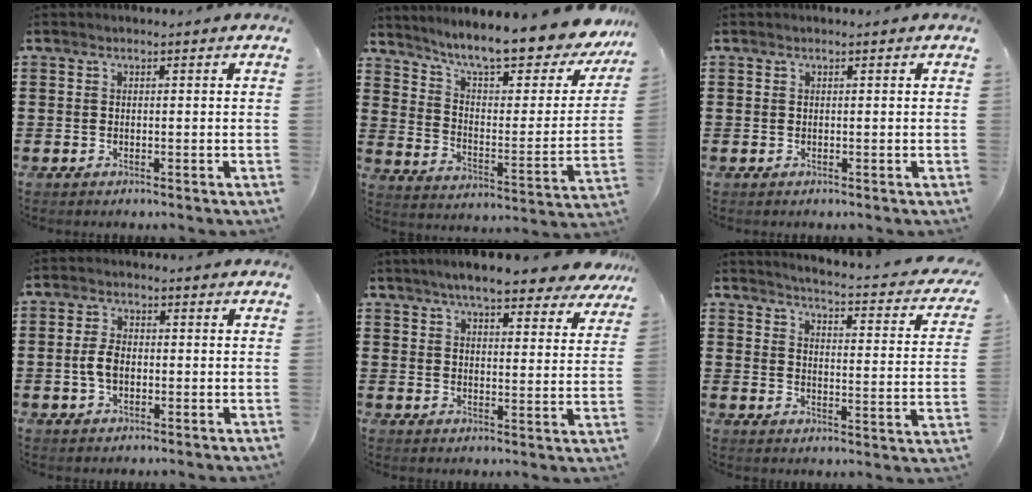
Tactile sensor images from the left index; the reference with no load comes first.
{"total": 10.6, "force": [9.0, 0.9, 5.5], "torque": [-0.118, -0.067, 0.146]}
{"total": 0.0}
{"total": 3.9, "force": [-0.4, 2.2, 3.1], "torque": [-0.076, 0.001, -0.013]}
{"total": 7.0, "force": [6.2, 0.8, 3.3], "torque": [-0.078, -0.018, 0.108]}
{"total": 2.8, "force": [2.5, -0.6, 1.3], "torque": [-0.044, -0.030, 0.031]}